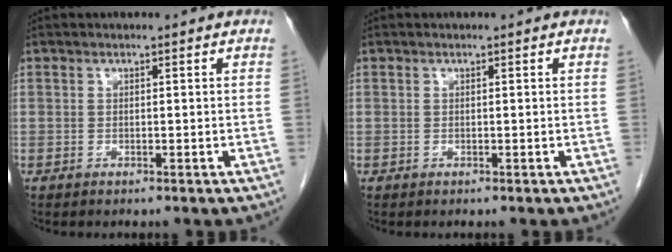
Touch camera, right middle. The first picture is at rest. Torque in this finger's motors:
{"motor_torque": [0.29, -0.25, 0.02, 0.00]}